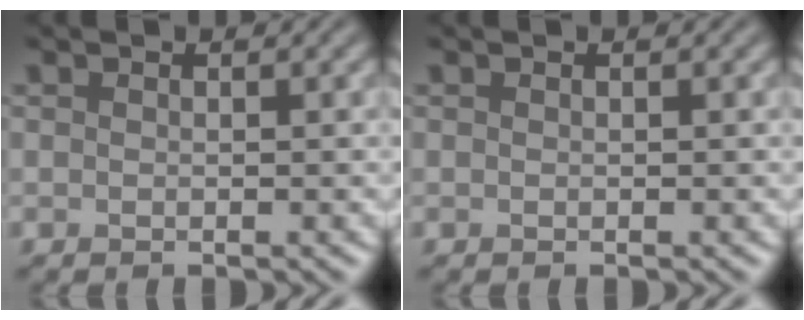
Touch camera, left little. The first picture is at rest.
{"total": 0.0}